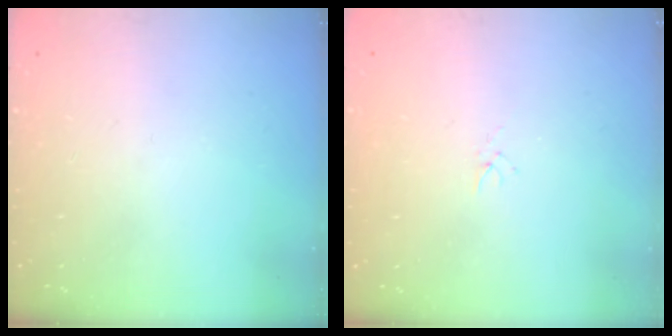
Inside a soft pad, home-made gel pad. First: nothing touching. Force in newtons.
{"total": 1.0, "press": 1.0, "slide": 0.3}